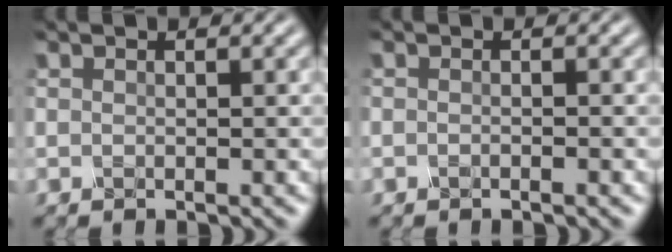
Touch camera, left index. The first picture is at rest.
{"total": 0.7, "force": [-0.5, 0.2, 0.5], "torque": [-0.007, -0.001, -0.014]}